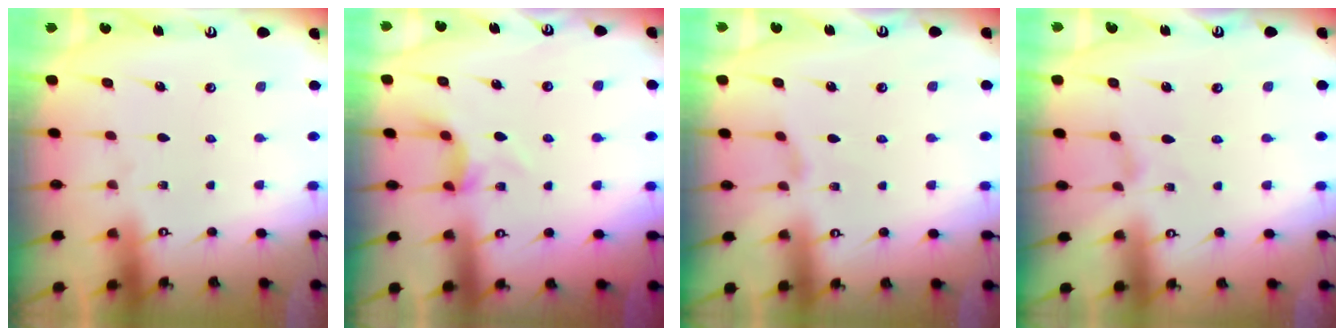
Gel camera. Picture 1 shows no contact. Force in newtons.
{"total": 4.0, "press": 4.0, "slide": 0.4}
{"total": 0.0}
{"total": 0.0}